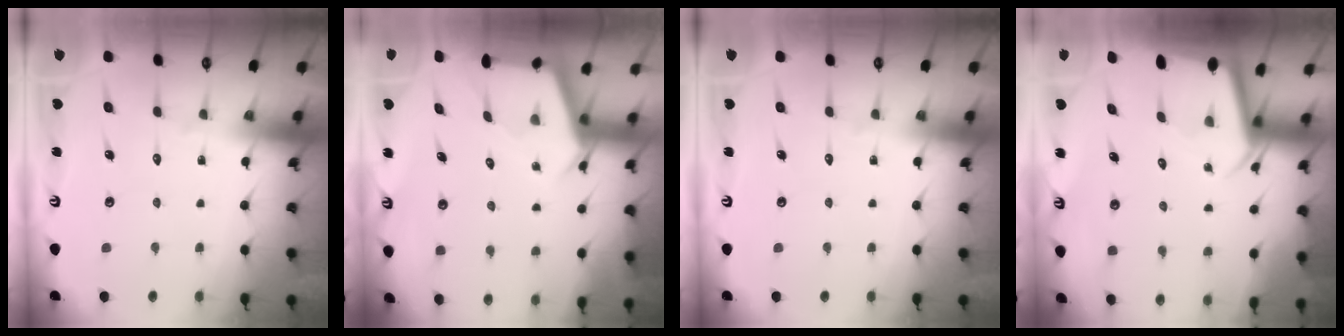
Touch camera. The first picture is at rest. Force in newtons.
{"total": 2.8, "press": 2.8, "slide": 0.2}
{"total": 0.0}
{"total": 2.4, "press": 2.4, "slide": 0.1}